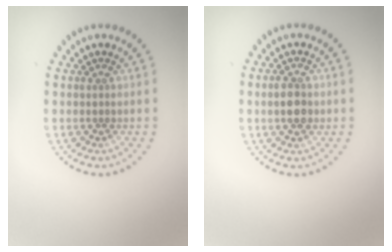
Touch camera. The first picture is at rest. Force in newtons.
{"total": 2.7, "press": 2.7, "slide": 0.0}